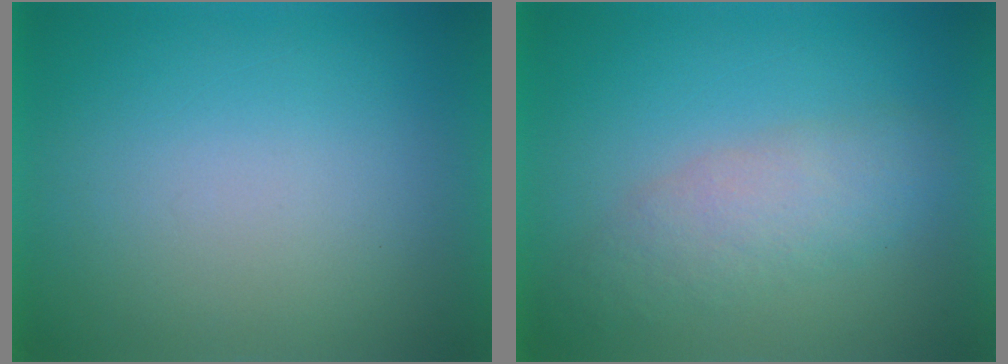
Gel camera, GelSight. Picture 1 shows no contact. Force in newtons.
{"total": 3.7}